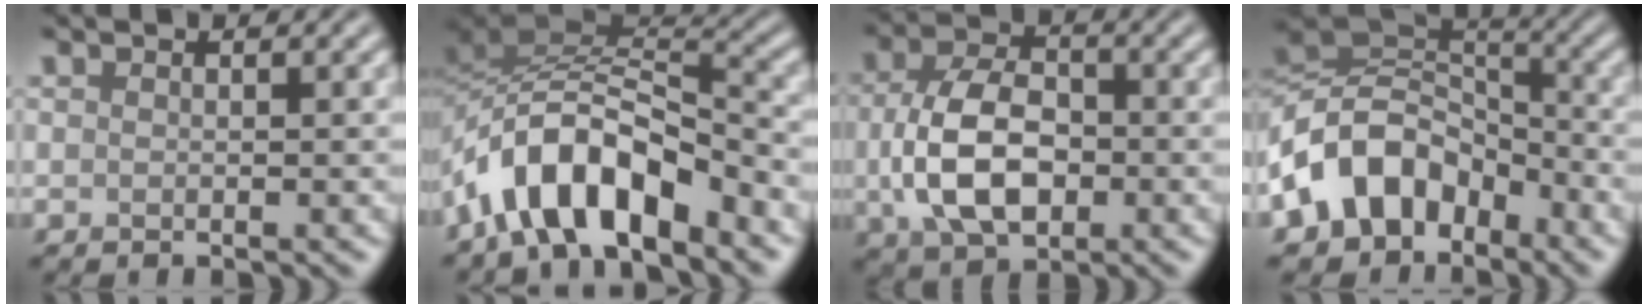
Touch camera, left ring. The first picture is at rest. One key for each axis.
{"total": 9.0, "fx": -5.4, "fy": 4.0, "fz": 6.1, "tx": -0.088, "ty": 0.012, "tz": -0.106}
{"total": 7.5, "fx": -0.9, "fy": 4.7, "fz": 5.8, "tx": -0.123, "ty": -0.001, "tz": -0.019}
{"total": 9.4, "fx": -4.7, "fy": 6.6, "fz": 4.7, "tx": -0.074, "ty": 0.012, "tz": -0.108}